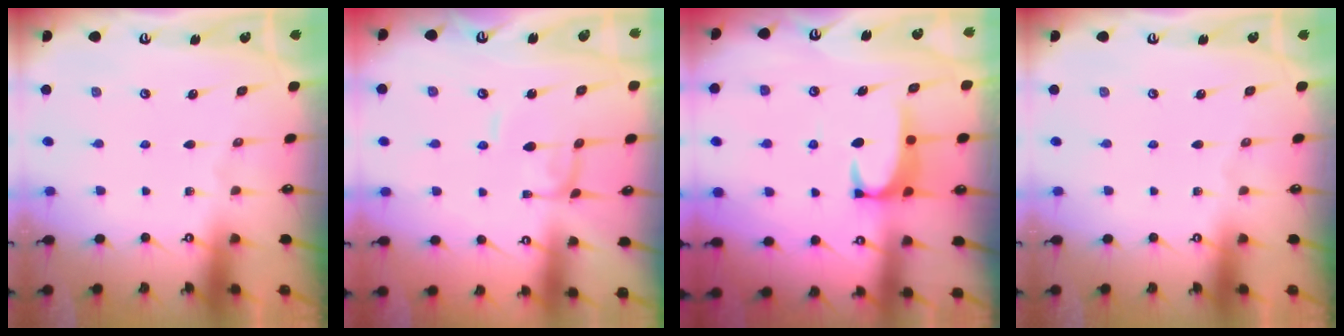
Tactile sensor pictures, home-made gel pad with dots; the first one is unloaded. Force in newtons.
{"total": 2.1, "press": 2.1, "slide": 0.1}
{"total": 2.7, "press": 2.6, "slide": 0.7}
{"total": 0.0}